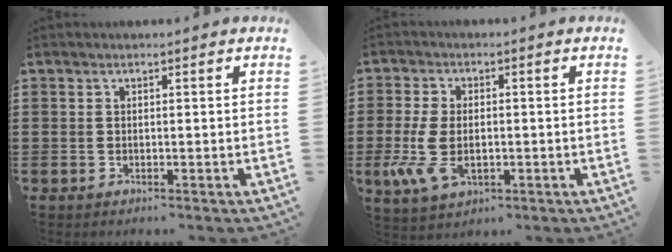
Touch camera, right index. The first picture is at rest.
{"total": 7.2, "force": [-1.6, 4.1, 5.7], "torque": [-0.147, -0.010, -0.034]}